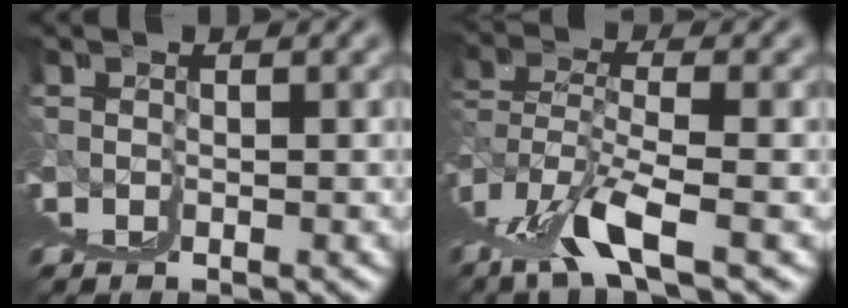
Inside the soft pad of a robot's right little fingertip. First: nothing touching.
{"total": 4.2, "force": [2.6, -0.8, 3.2], "torque": [-0.060, 0.021, 0.044]}